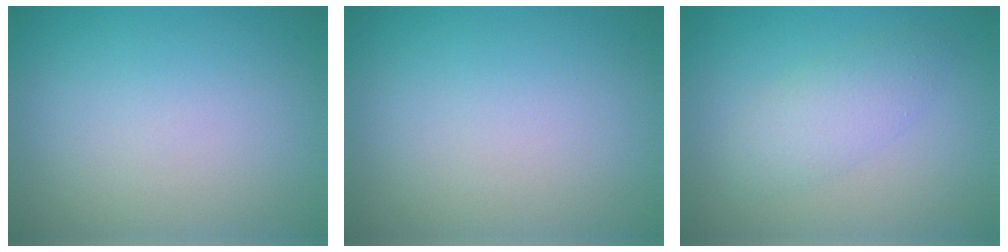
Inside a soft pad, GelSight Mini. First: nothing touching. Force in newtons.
{"total": 0.0}
{"total": 2.7, "press": 2.7, "slide": 0.0}